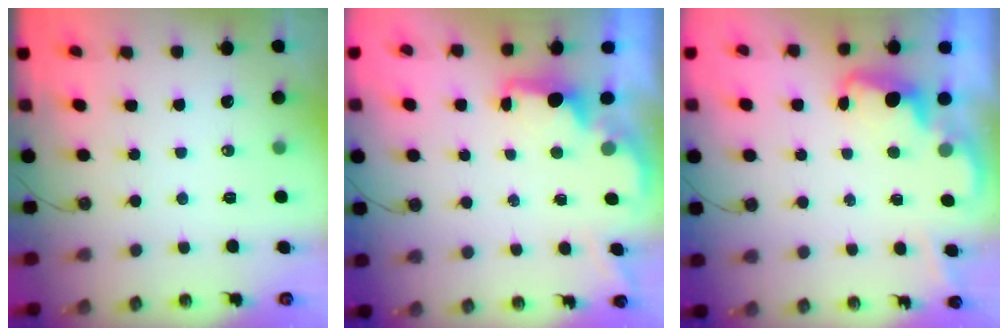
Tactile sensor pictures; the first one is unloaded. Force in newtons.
{"total": 1.7, "press": 1.5, "slide": 0.8}
{"total": 2.2, "press": 2.2, "slide": 0.5}